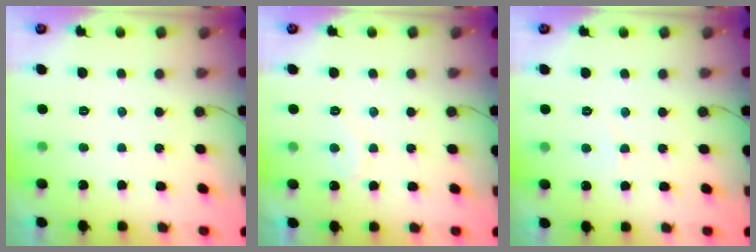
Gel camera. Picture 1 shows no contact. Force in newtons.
{"total": 7.0, "press": 6.9, "slide": 0.6}
{"total": 2.4, "press": 2.4, "slide": 0.2}